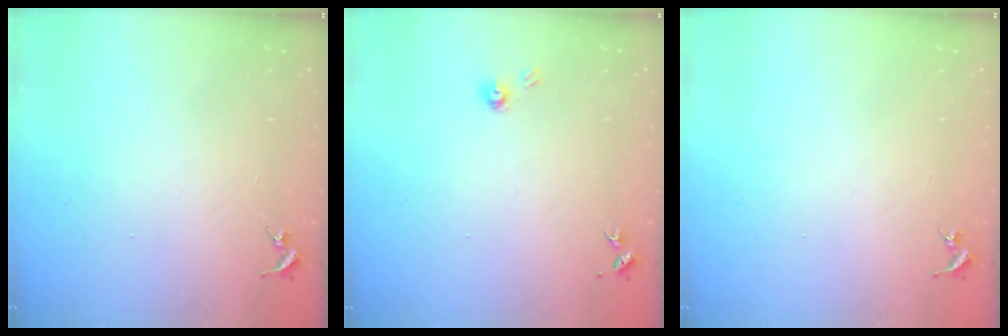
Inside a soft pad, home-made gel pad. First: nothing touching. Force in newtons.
{"total": 4.0, "press": 4.0, "slide": 0.3}
{"total": 0.0}